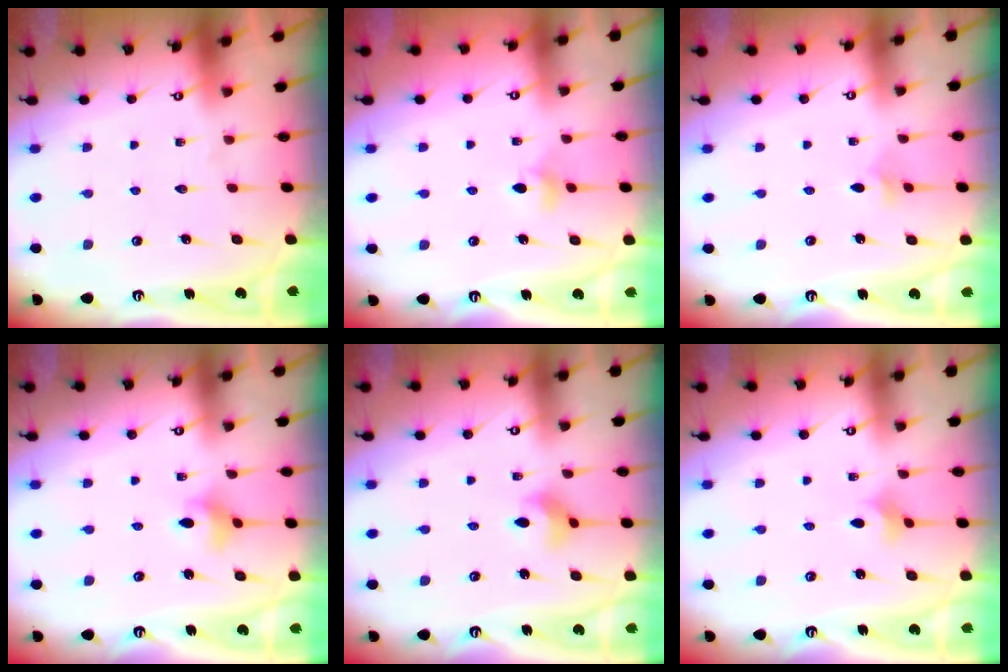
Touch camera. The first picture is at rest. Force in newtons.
{"total": 4.6, "press": 4.5, "slide": 0.9}
{"total": 2.1, "press": 2.1, "slide": 0.5}
{"total": 4.2, "press": 4.1, "slide": 0.6}
{"total": 5.3, "press": 5.2, "slide": 0.8}
{"total": 3.1, "press": 3.1, "slide": 0.6}